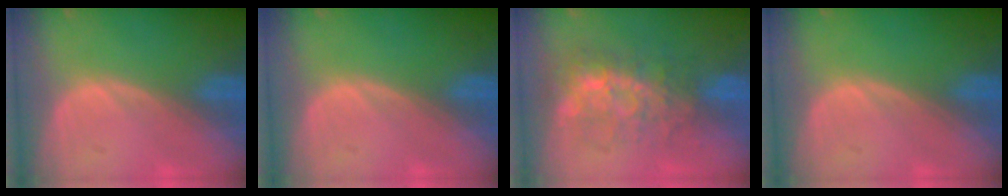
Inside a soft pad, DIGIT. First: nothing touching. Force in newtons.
{"total": 0.0}
{"total": 8.7, "press": 7.5, "slide": 4.3}
{"total": 0.0}